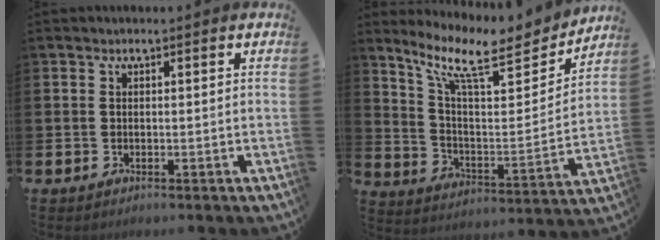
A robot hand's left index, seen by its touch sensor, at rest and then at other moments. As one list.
[{"total": 11.3, "force": [8.9, 3.3, 6.1], "torque": [-0.141, -0.056, 0.150]}]